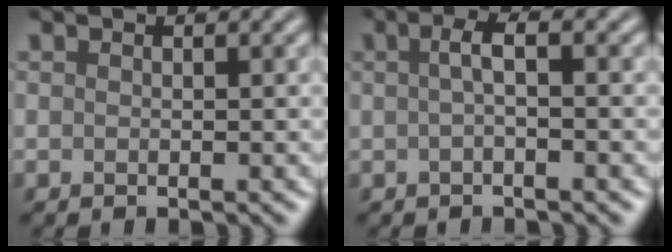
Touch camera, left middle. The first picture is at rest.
{"total": 1.9, "force": [0.1, 0.4, 1.8], "torque": [-0.037, 0.006, 0.000]}